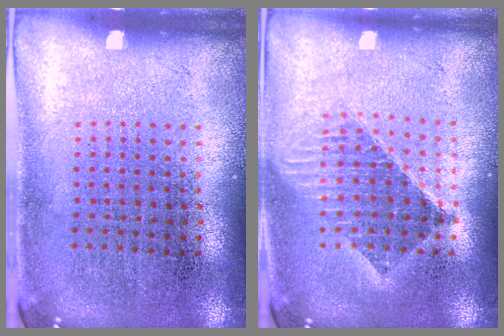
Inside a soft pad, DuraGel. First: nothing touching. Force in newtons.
{"total": 1.6, "press": 1.4, "slide": 0.9}